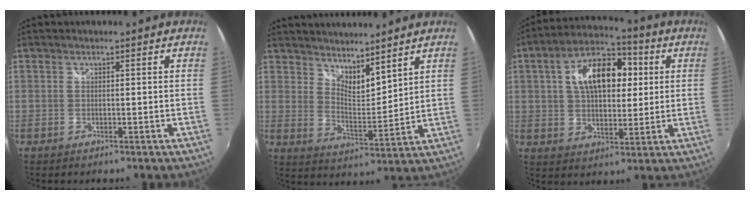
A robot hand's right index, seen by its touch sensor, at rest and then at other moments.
{"total": 7.9, "force": [6.8, 2.1, 3.5], "torque": [-0.047, -0.007, 0.120]}
{"total": 14.8, "force": [3.4, 8.5, 11.6], "torque": [-0.200, 0.035, 0.051]}